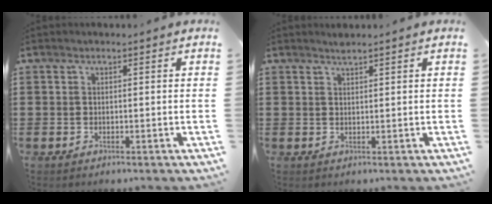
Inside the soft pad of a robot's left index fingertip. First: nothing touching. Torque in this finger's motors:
{"motor_torque": [0.43, -0.11, 0.00, 0.01]}